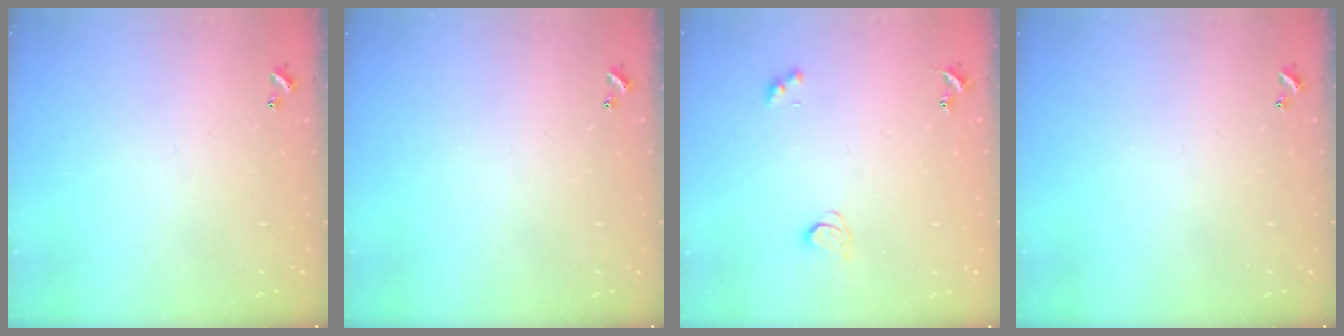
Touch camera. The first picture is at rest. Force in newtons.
{"total": 0.0}
{"total": 1.7, "press": 1.6, "slide": 0.4}
{"total": 0.0}